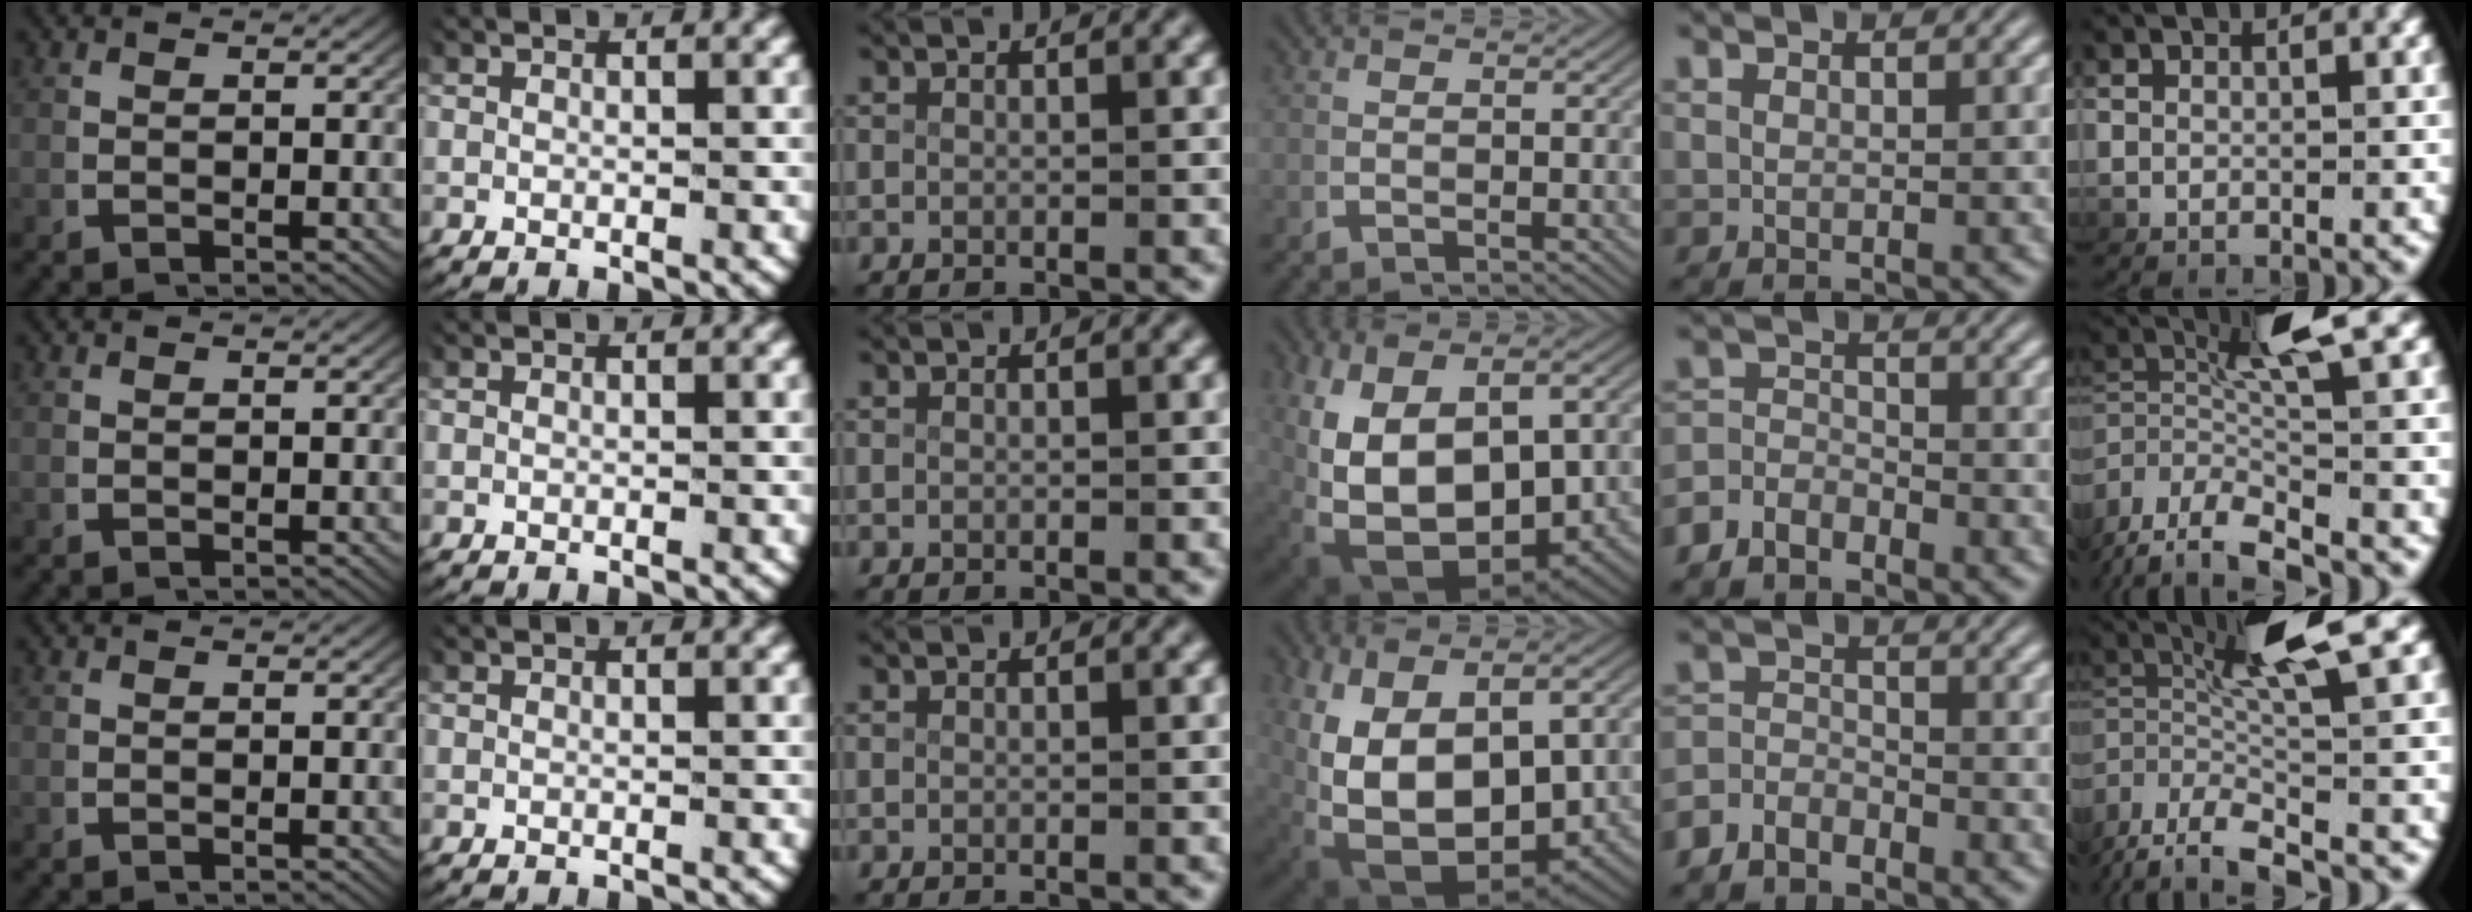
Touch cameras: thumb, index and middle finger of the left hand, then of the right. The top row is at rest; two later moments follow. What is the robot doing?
{"motion": "lift_and_place", "object": "coat"}